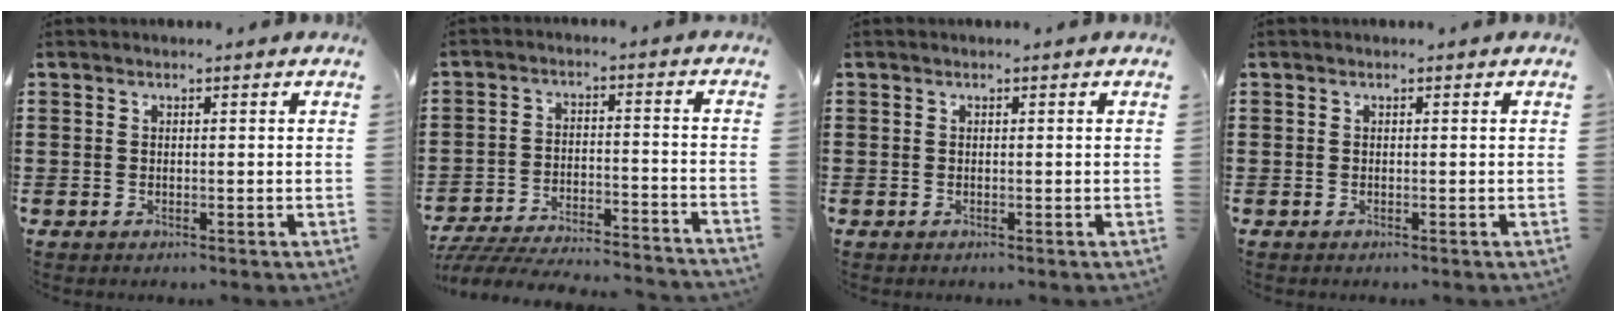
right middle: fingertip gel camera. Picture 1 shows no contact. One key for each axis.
{"total": 6.3, "fx": -6.2, "fy": 0.3, "fz": 1.5, "tx": -0.031, "ty": 0.002, "tz": -0.122}
{"total": 0.0}
{"total": 0.0}